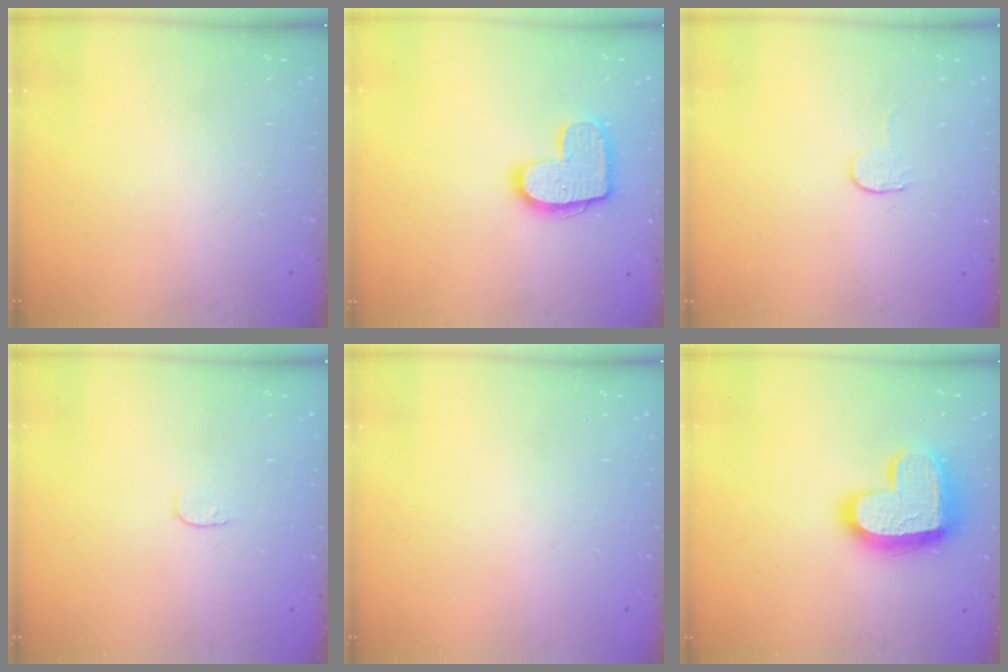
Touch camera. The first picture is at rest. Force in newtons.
{"total": 13.2, "press": 13.2, "slide": 0.7}
{"total": 2.7, "press": 2.7, "slide": 0.2}
{"total": 3.4, "press": 3.3, "slide": 0.3}
{"total": 0.0}
{"total": 17.1, "press": 17.0, "slide": 1.1}